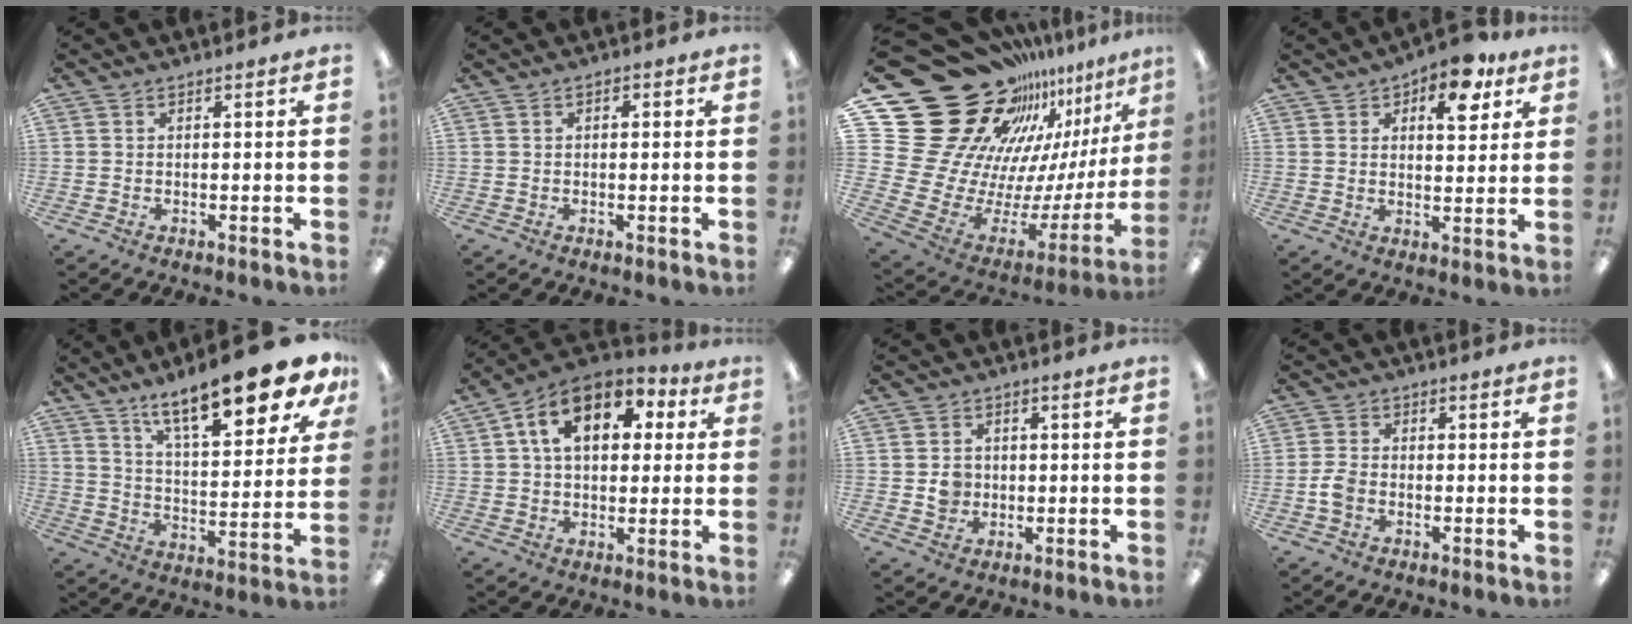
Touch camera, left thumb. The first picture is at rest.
{"total": 0.9, "force": [0.1, 0.6, 0.6], "torque": [-0.010, 0.005, 0.001]}
{"total": 29.9, "force": [17.3, 19.1, 15.2], "torque": [-0.236, -0.175, 0.382]}
{"total": 11.1, "force": [6.2, 5.8, 7.2], "torque": [-0.080, -0.026, 0.099]}
{"total": 18.9, "force": [14.2, 4.5, 11.6], "torque": [-0.176, -0.094, 0.231]}
{"total": 14.0, "force": [5.4, 8.9, 9.5], "torque": [-0.156, 0.010, 0.096]}
{"total": 4.4, "force": [-0.2, 4.1, 1.6], "torque": [-0.017, 0.002, -0.006]}
{"total": 4.0, "force": [-1.2, 2.9, 2.5], "torque": [-0.049, 0.009, -0.023]}